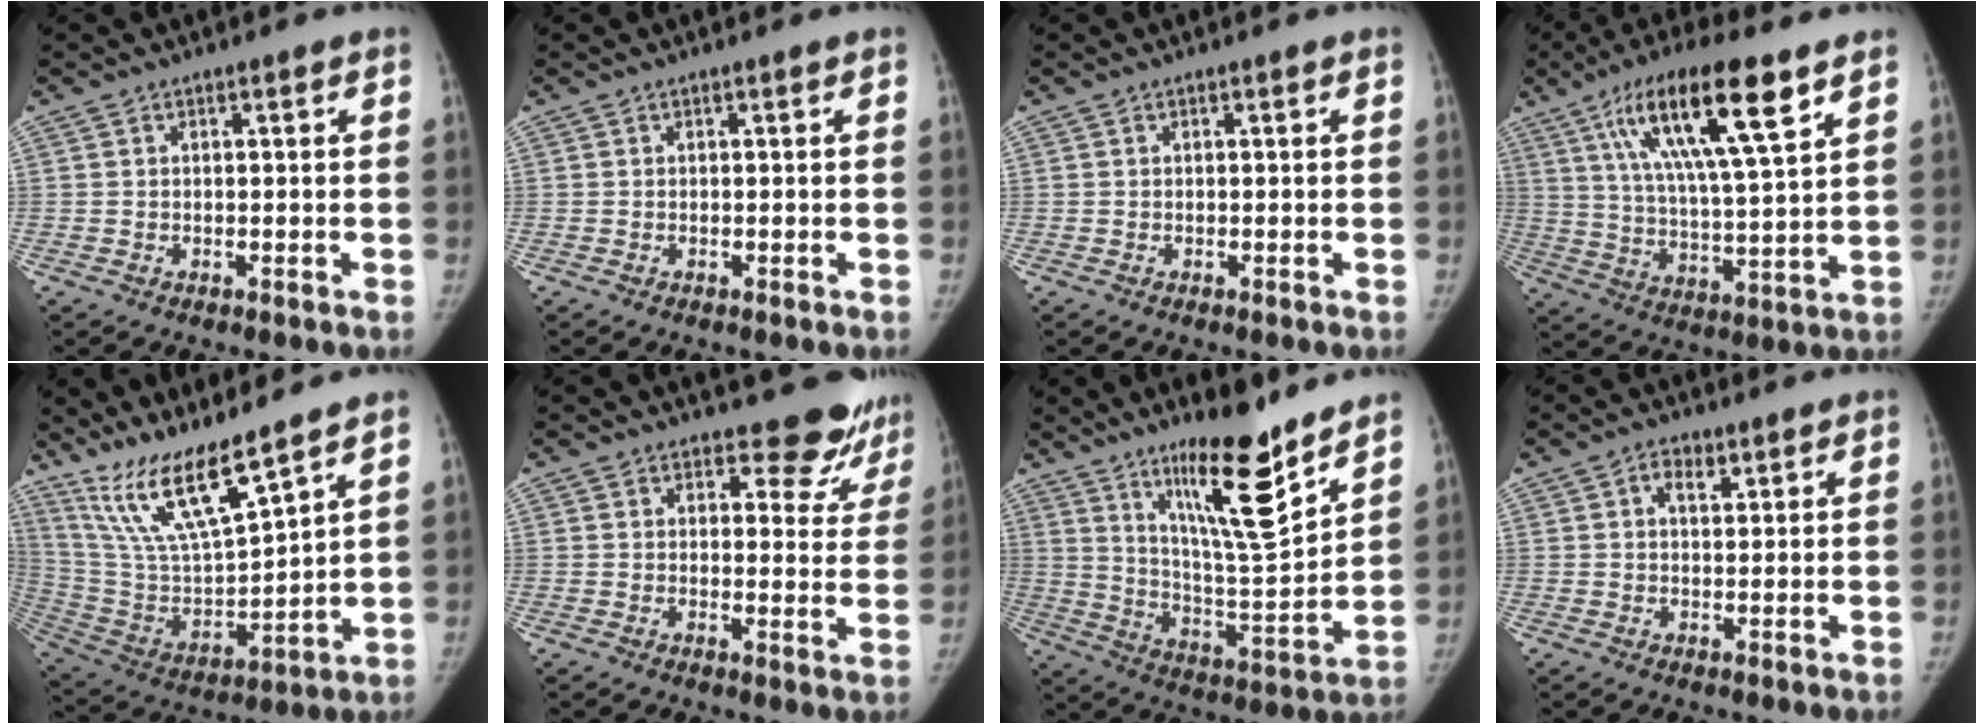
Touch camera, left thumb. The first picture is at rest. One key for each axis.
{"total": 0.0}
{"total": 0.0}
{"total": 19.1, "fx": 9.6, "fy": 4.0, "fz": 16.0, "tx": -0.273, "ty": -0.027, "tz": 0.168}
{"total": 16.2, "fx": 12.4, "fy": 2.2, "fz": 10.1, "tx": -0.182, "ty": -0.069, "tz": 0.254}
{"total": 9.8, "fx": 8.8, "fy": 4.1, "fz": 1.4, "tx": 0.034, "ty": -0.061, "tz": 0.084}
{"total": 17.7, "fx": 11.9, "fy": 3.2, "fz": 12.7, "tx": -0.182, "ty": -0.090, "tz": 0.206}
{"total": 3.4, "fx": 1.6, "fy": 2.0, "fz": 2.3, "tx": -0.027, "ty": -0.005, "tz": 0.024}